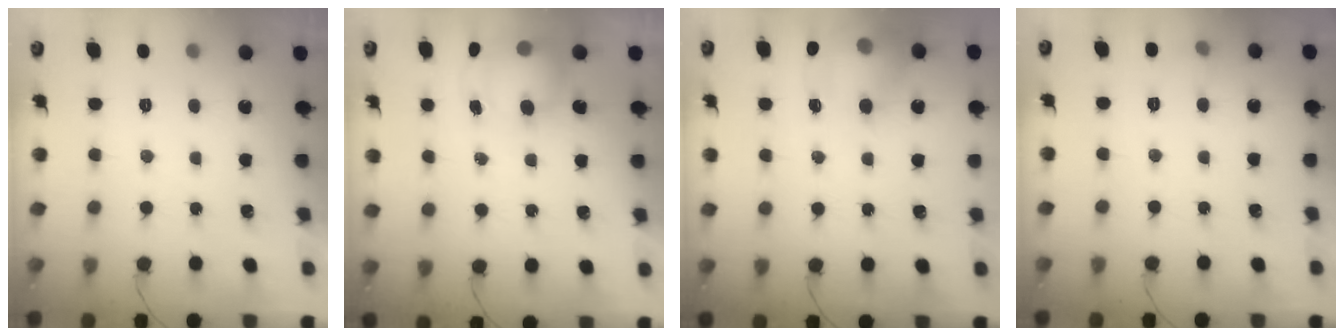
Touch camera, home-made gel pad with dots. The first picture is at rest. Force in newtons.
{"total": 7.7, "press": 7.6, "slide": 1.3}
{"total": 16.3, "press": 16.2, "slide": 1.3}
{"total": 3.6, "press": 3.4, "slide": 1.1}